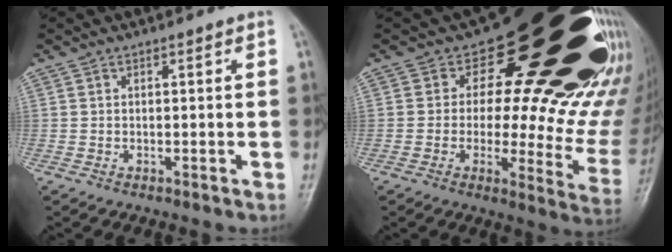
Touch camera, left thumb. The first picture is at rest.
{"total": 31.8, "force": [16.9, 14.2, 22.9], "torque": [-0.195, -0.072, 0.223]}